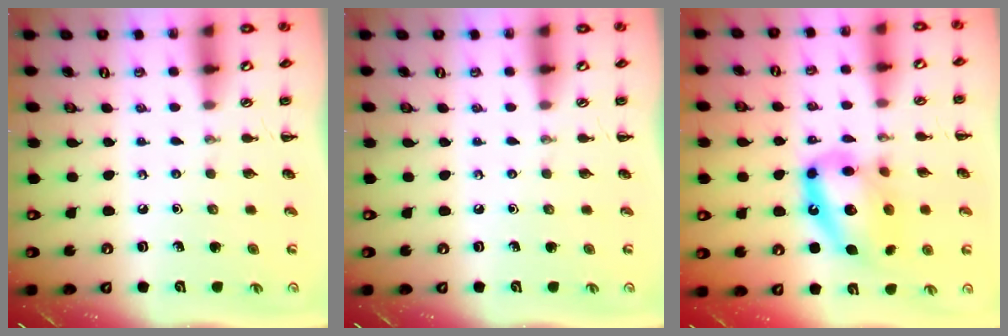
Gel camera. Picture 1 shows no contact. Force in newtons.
{"total": 0.0}
{"total": 16.1, "press": 15.7, "slide": 3.4}